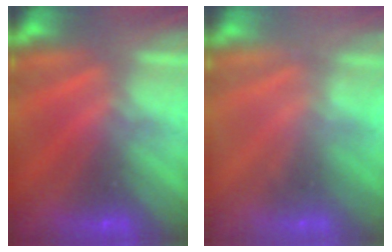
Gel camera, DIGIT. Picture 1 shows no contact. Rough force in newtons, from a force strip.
{"total": 2.1}